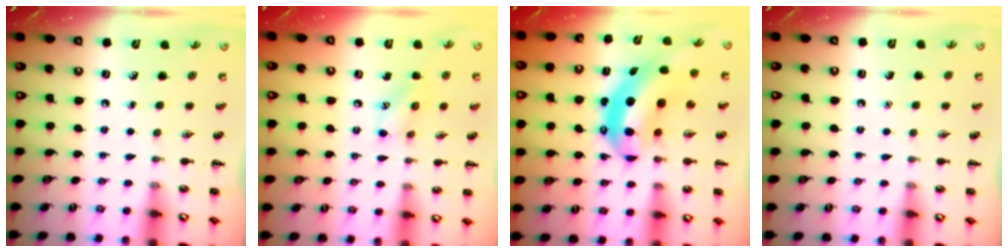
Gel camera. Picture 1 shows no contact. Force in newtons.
{"total": 7.4, "press": 7.3, "slide": 0.6}
{"total": 7.5, "press": 7.3, "slide": 1.8}
{"total": 1.6, "press": 1.6, "slide": 0.1}